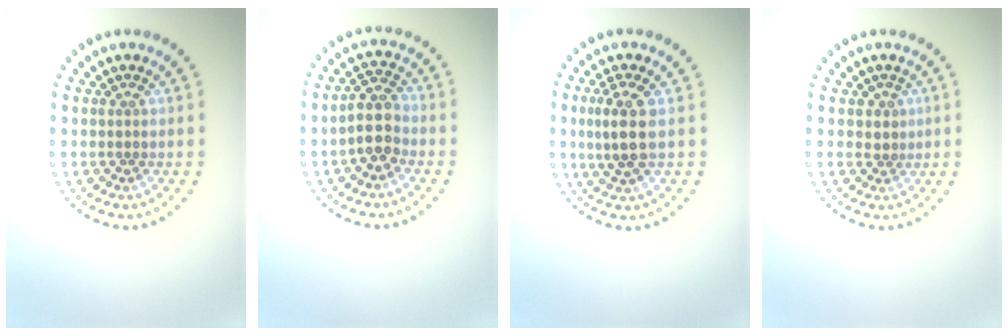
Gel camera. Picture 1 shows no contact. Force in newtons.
{"total": 2.9, "press": 2.5, "slide": 1.4}
{"total": 3.0, "press": 2.7, "slide": 1.2}
{"total": 1.0, "press": 0.7, "slide": 0.7}